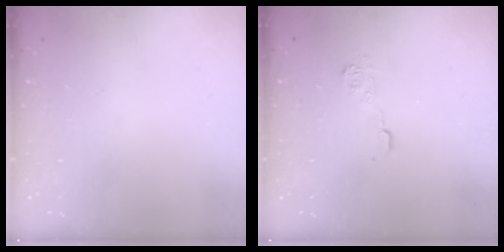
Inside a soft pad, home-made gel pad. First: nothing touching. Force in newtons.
{"total": 6.0, "press": 6.0, "slide": 0.4}